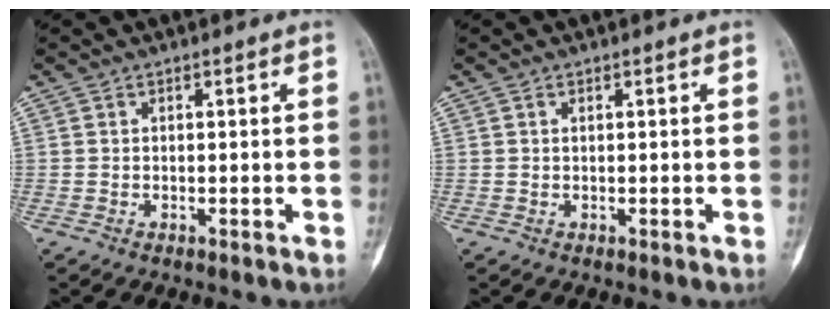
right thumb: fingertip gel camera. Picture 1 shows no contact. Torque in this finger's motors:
{"motor_torque": [-0.10, -0.10, -0.08, -0.12, -0.03]}